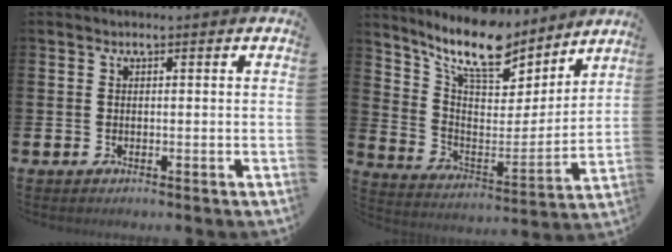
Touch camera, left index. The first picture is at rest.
{"total": 12.4, "force": [10.7, 3.6, 5.1], "torque": [-0.122, -0.070, 0.184]}